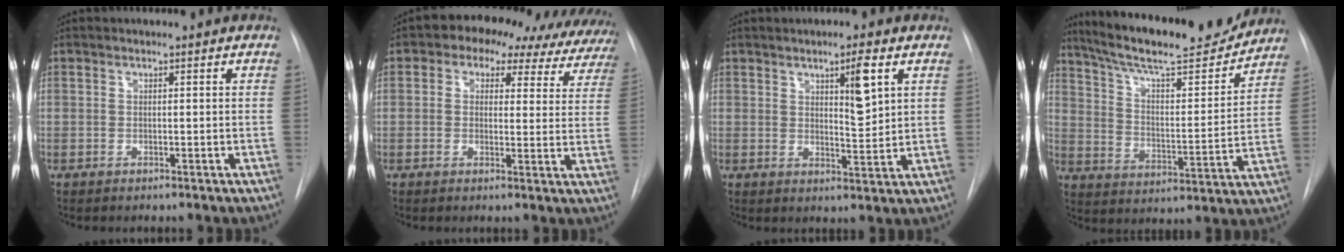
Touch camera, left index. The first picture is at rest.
{"total": 16.0, "force": [12.7, 7.7, 6.0], "torque": [-0.067, 0.034, 0.126]}
{"total": 5.3, "force": [2.5, 0.6, 4.7], "torque": [-0.074, -0.009, 0.040]}
{"total": 20.1, "force": [18.0, 3.0, 8.6], "torque": [-0.145, -0.007, 0.271]}